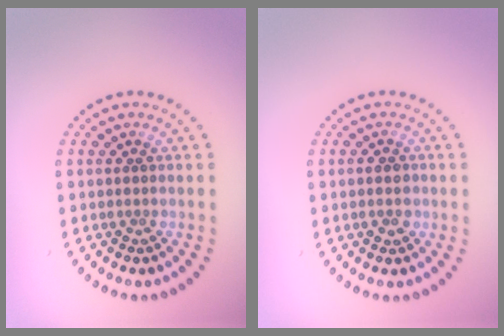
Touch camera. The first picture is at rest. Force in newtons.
{"total": 1.6, "press": 1.6, "slide": 0.4}